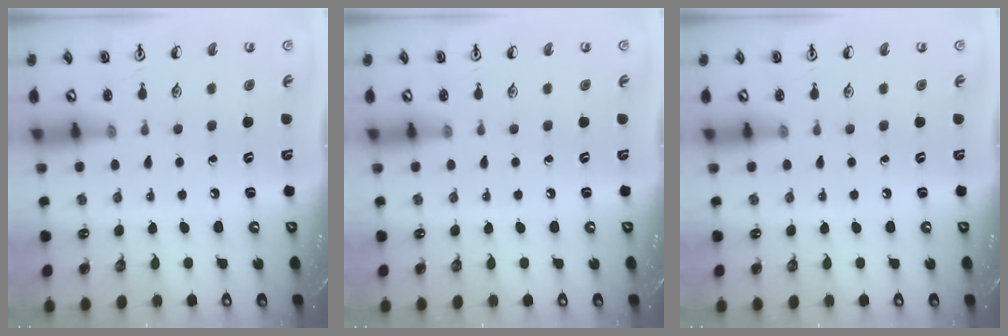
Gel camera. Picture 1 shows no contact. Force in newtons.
{"total": 0.0}
{"total": 0.0}